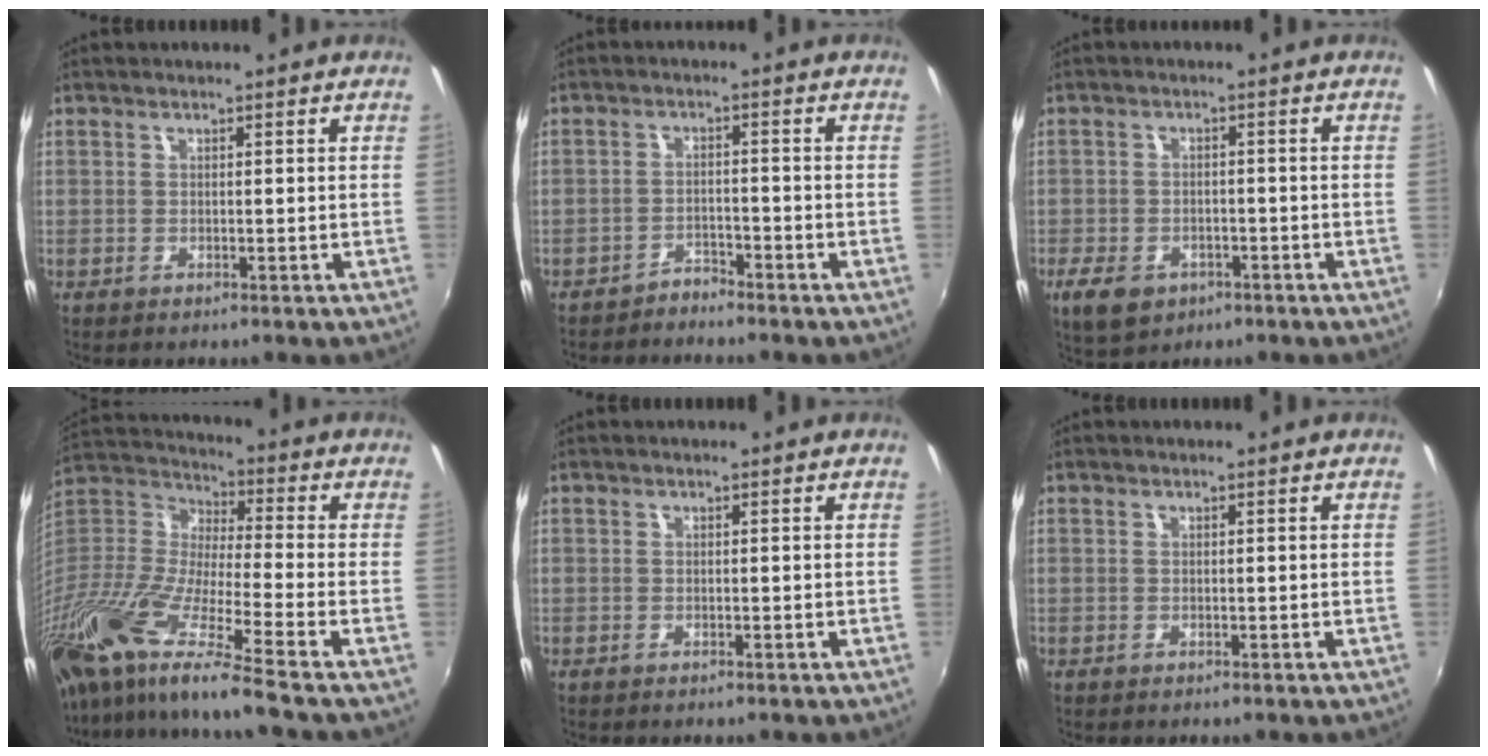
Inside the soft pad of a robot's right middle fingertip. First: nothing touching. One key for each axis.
{"total": 2.6, "fx": -2.5, "fy": 0.5, "fz": 0.1, "tx": -0.005, "ty": 0.003, "tz": -0.043}
{"total": 7.8, "fx": -4.3, "fy": 5.0, "fz": 4.2, "tx": -0.104, "ty": -0.014, "tz": -0.068}
{"total": 23.2, "fx": -17.3, "fy": 0.1, "fz": 15.5, "tx": -0.282, "ty": -0.060, "tz": -0.331}
{"total": 0.0}
{"total": 0.0}